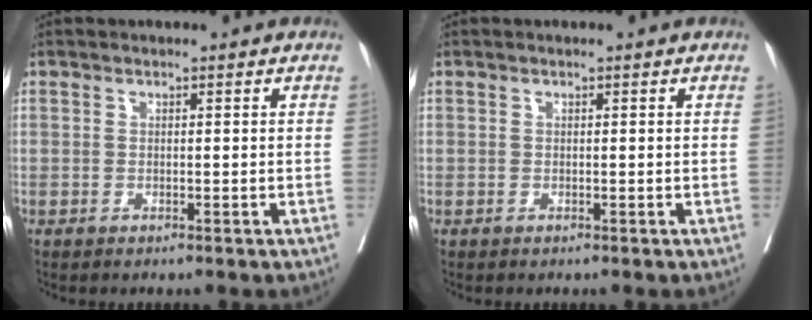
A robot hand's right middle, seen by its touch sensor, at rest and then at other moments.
{"total": 0.0}